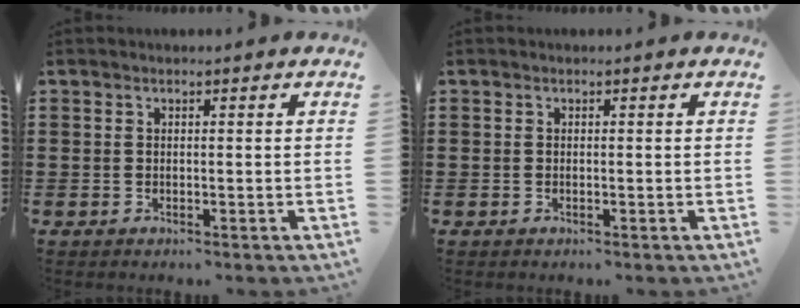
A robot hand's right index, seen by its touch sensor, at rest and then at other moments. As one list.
[{"total": 0.0}]